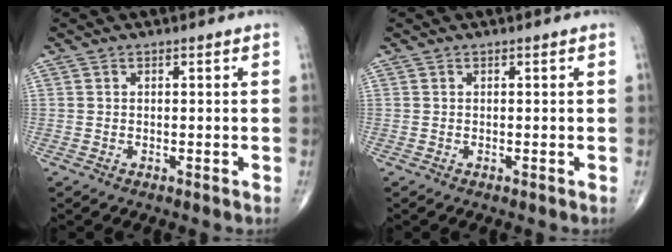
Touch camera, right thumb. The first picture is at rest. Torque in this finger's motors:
{"motor_torque": [0.00, 0.00, 0.00, 0.02, 0.00]}